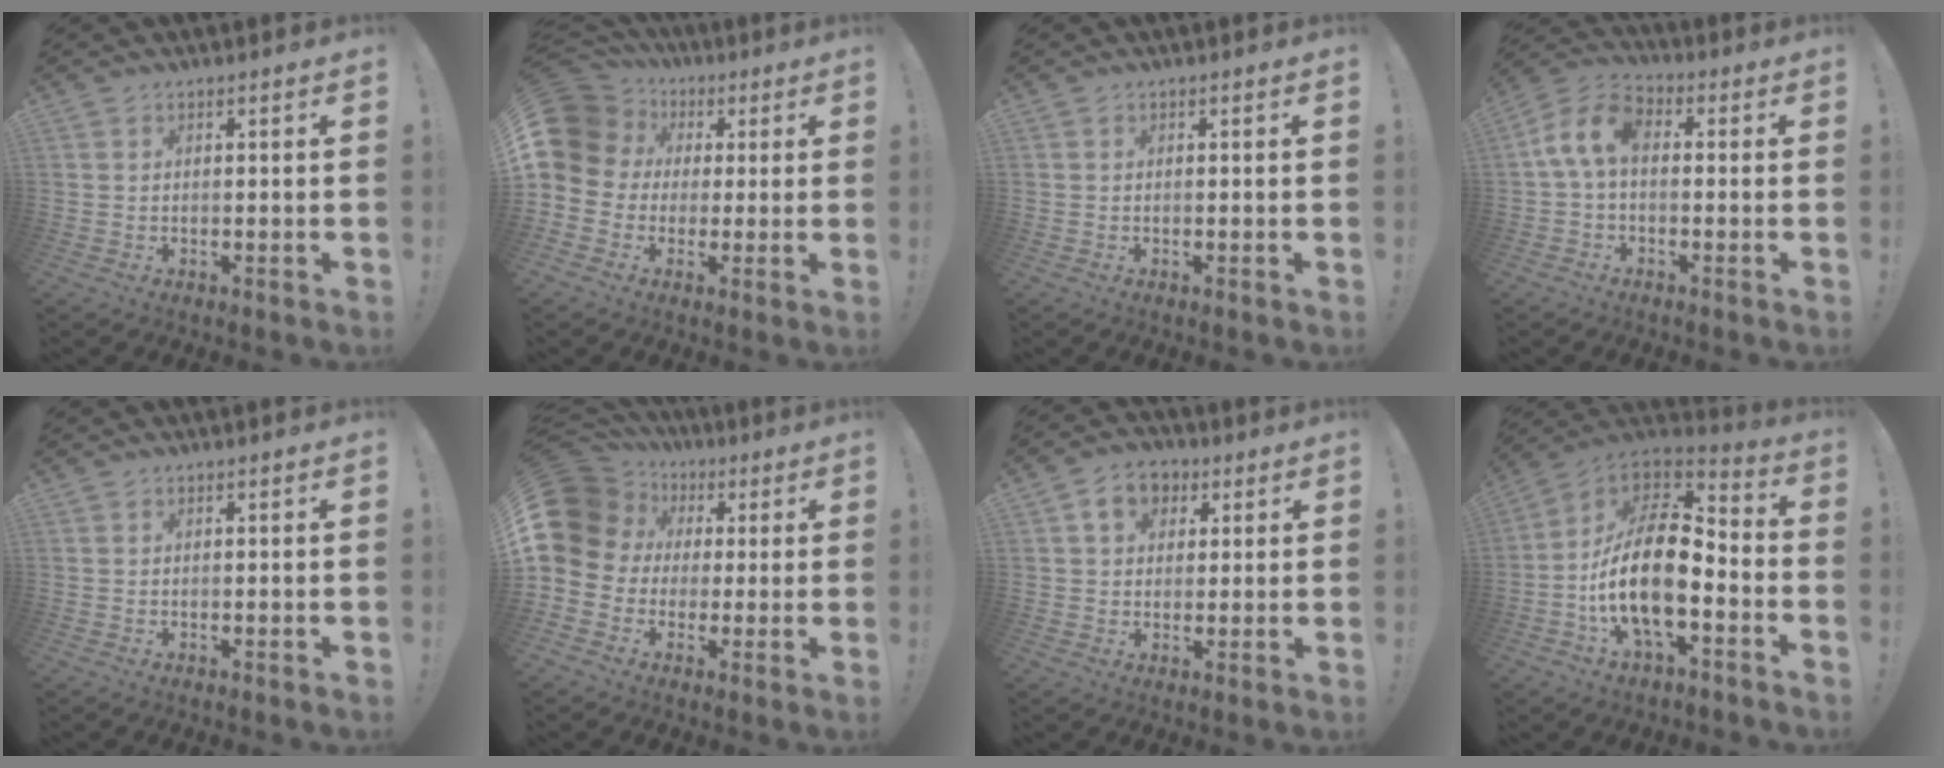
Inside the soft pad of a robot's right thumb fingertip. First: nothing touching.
{"total": 12.2, "force": [2.3, 10.7, 5.4], "torque": [-0.102, -0.002, 0.050]}
{"total": 0.0}
{"total": 9.9, "force": [0.9, 5.8, 7.9], "torque": [-0.168, 0.015, 0.024]}
{"total": 0.0}
{"total": 14.2, "force": [2.5, 12.2, 6.8], "torque": [-0.117, 0.001, 0.059]}
{"total": 8.2, "force": [3.3, 6.3, 4.0], "torque": [-0.059, 0.000, 0.063]}
{"total": 21.3, "force": [-4.2, 10.1, 18.3], "torque": [-0.352, 0.016, -0.069]}